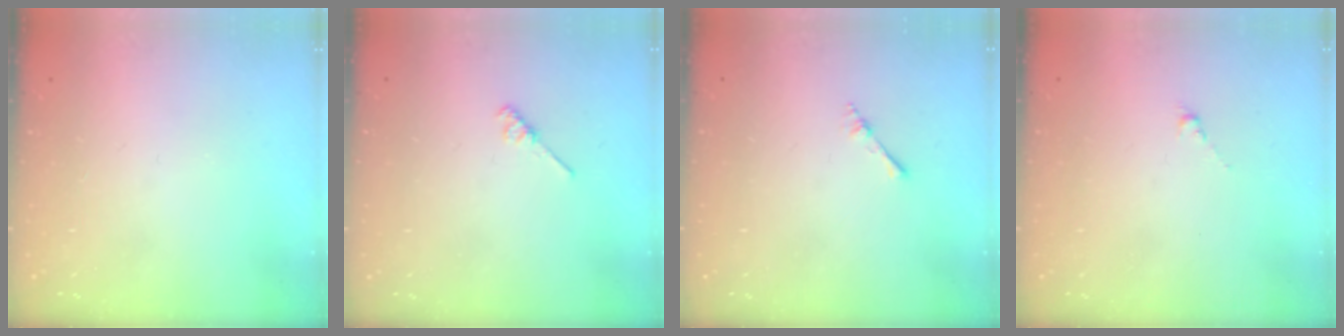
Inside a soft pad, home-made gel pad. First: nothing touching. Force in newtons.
{"total": 2.7, "press": 2.7, "slide": 0.4}
{"total": 2.2, "press": 2.1, "slide": 0.3}
{"total": 0.0}